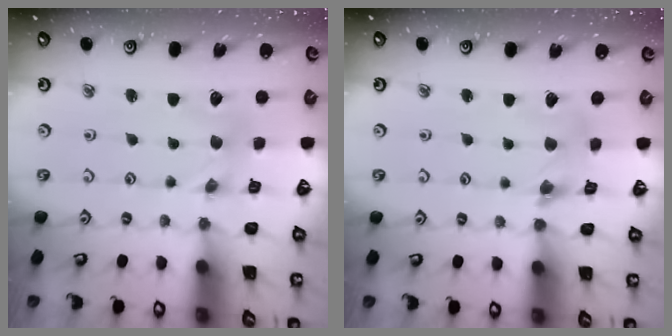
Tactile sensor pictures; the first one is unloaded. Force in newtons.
{"total": 3.9, "press": 3.8, "slide": 0.4}